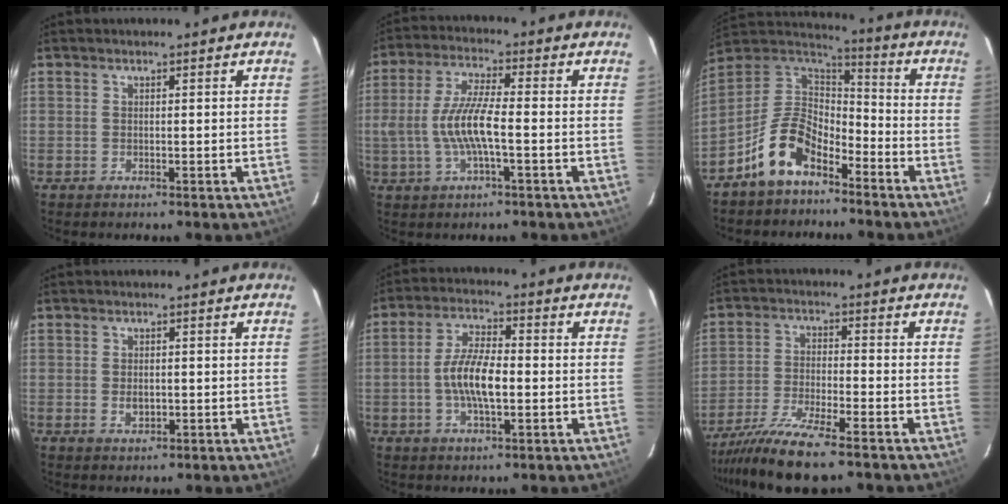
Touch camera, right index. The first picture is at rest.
{"total": 10.4, "force": [-1.9, 2.1, 10.0], "torque": [-0.207, 0.000, -0.035]}
{"total": 12.9, "force": [-7.9, 6.7, 7.7], "torque": [-0.174, 0.022, -0.154]}
{"total": 2.5, "force": [-0.5, 1.7, 1.7], "torque": [-0.029, -0.003, -0.006]}
{"total": 8.5, "force": [-1.4, 2.9, 7.8], "torque": [-0.154, 0.008, -0.028]}
{"total": 12.0, "force": [-9.7, 1.3, 6.9], "torque": [-0.156, -0.024, -0.181]}